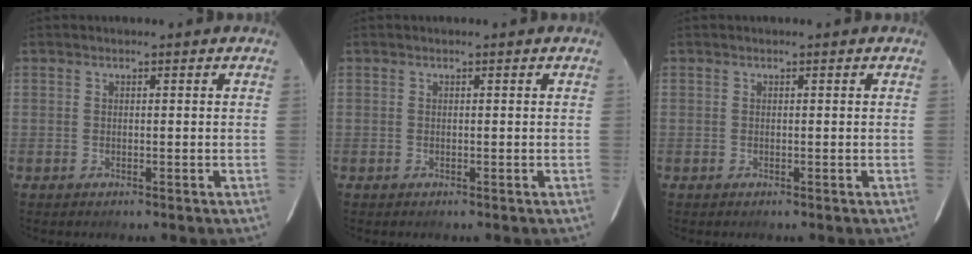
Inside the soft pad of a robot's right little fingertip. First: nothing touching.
{"total": 0.0}
{"total": 0.0}